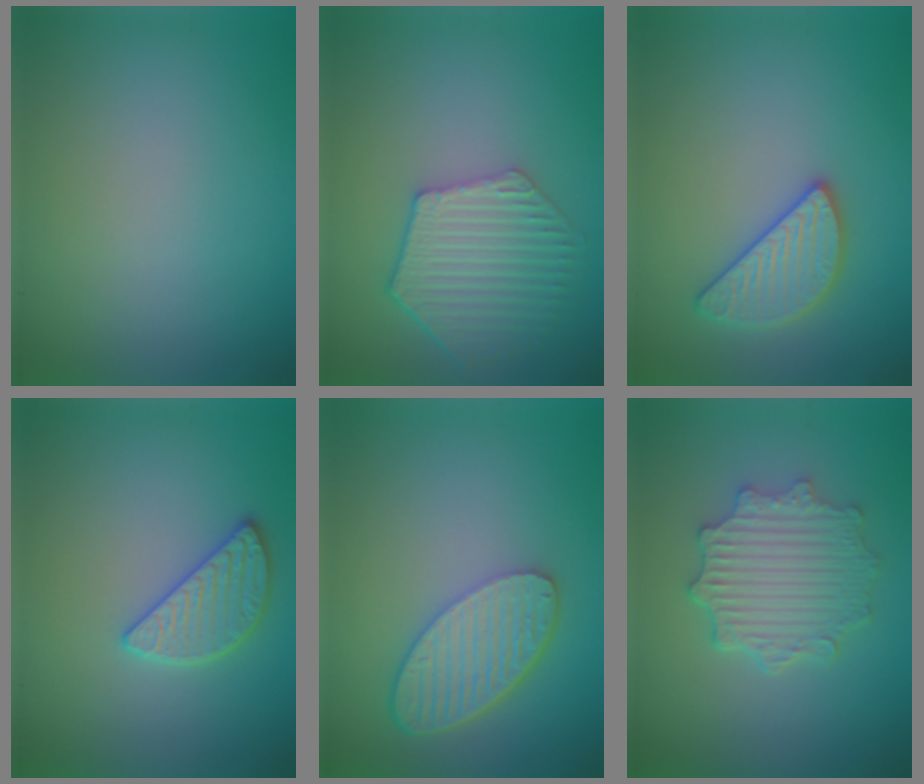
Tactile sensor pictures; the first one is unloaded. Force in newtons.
{"total": 5.7, "press": 4.6, "slide": 3.4}
{"total": 3.1, "press": 3.1, "slide": 0.3}
{"total": 2.8, "press": 2.8, "slide": 0.3}
{"total": 5.8, "press": 4.5, "slide": 3.7}
{"total": 5.2, "press": 4.2, "slide": 3.0}